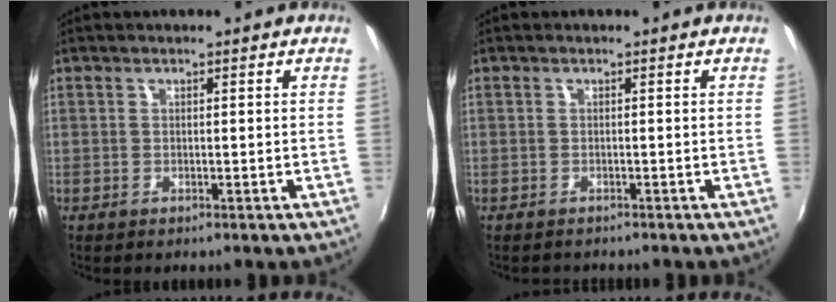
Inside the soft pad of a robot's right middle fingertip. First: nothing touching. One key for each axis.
{"total": 1.1, "fx": -1.0, "fy": 0.5, "fz": 0.0, "tx": -0.004, "ty": 0.002, "tz": -0.015}